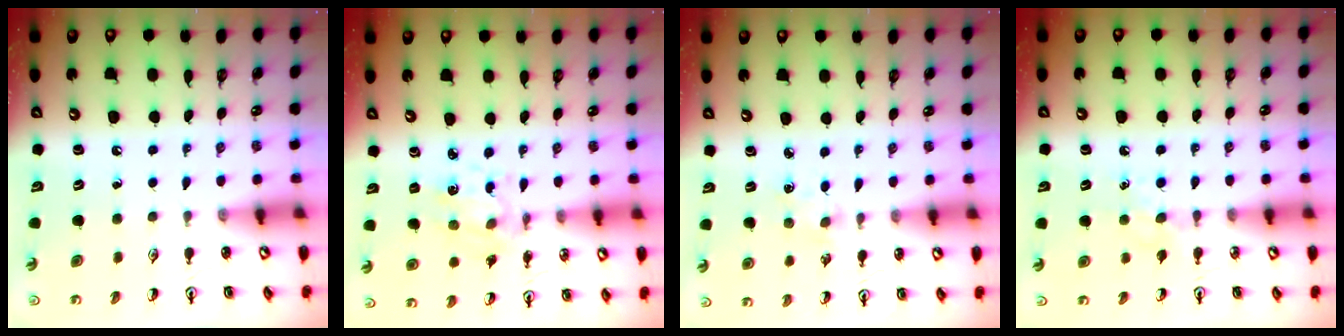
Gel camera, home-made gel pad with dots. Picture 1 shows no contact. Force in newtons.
{"total": 3.8, "press": 3.6, "slide": 1.2}
{"total": 1.5, "press": 1.5, "slide": 0.3}
{"total": 4.5, "press": 4.5, "slide": 0.7}